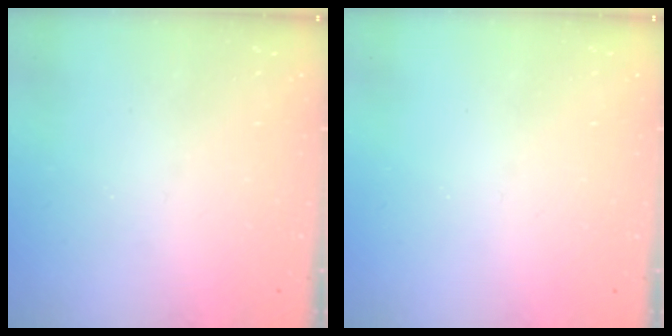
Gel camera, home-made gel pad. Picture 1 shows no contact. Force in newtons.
{"total": 0.0}